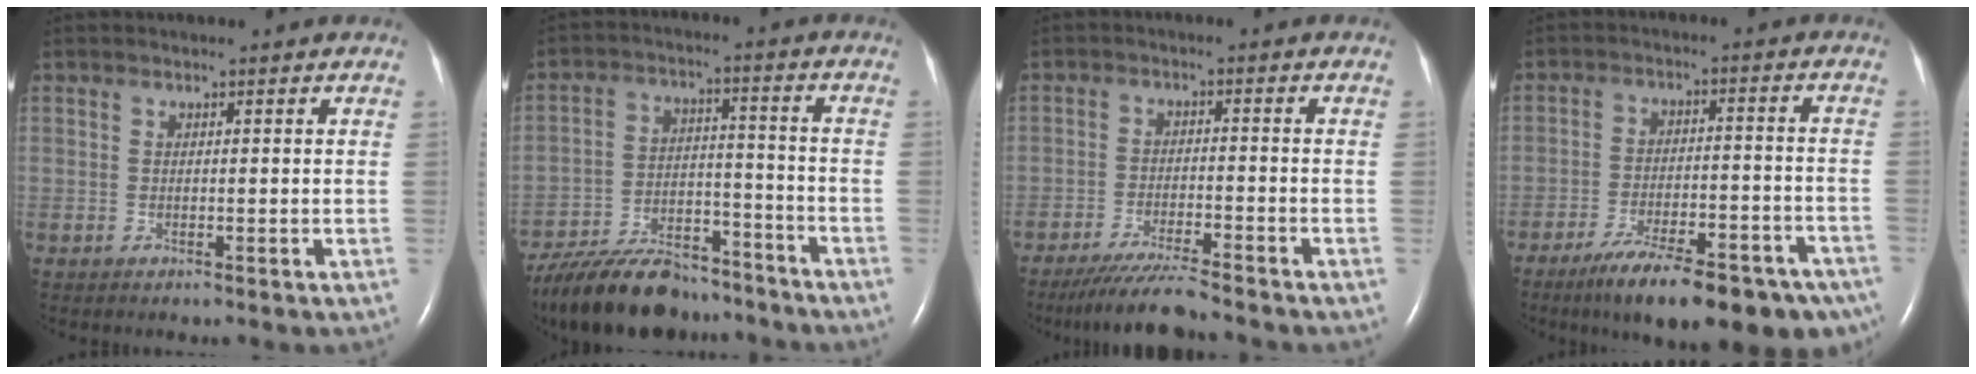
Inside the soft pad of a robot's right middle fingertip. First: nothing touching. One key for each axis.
{"total": 16.1, "fx": -14.0, "fy": 5.0, "fz": 6.2, "tx": -0.120, "ty": 0.001, "tz": -0.225}
{"total": 7.2, "fx": -6.5, "fy": -0.6, "fz": 3.1, "tx": -0.055, "ty": -0.027, "tz": -0.115}
{"total": 19.4, "fx": -14.3, "fy": 5.0, "fz": 12.1, "tx": -0.128, "ty": 0.004, "tz": -0.202}